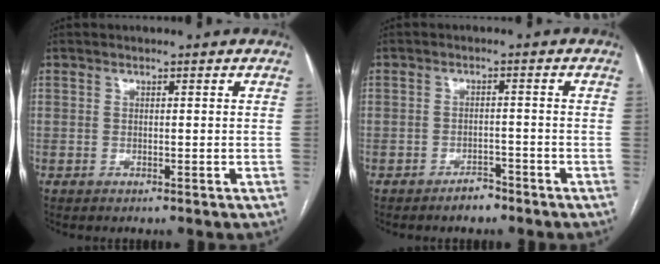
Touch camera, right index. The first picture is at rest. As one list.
[{"total": 2.7, "force": [-2.2, 1.2, 1.0], "torque": [-0.016, 0.004, -0.032]}]